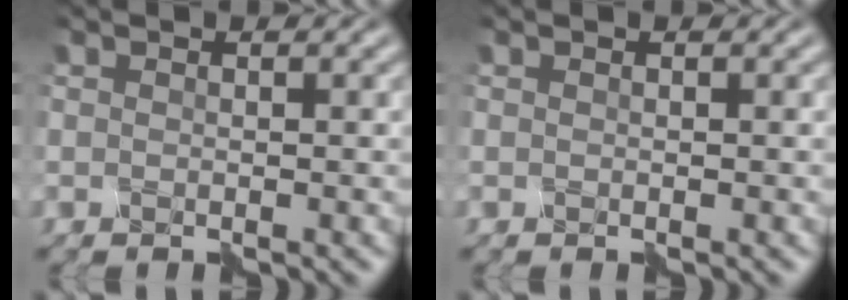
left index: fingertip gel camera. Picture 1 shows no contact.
{"total": 0.0}